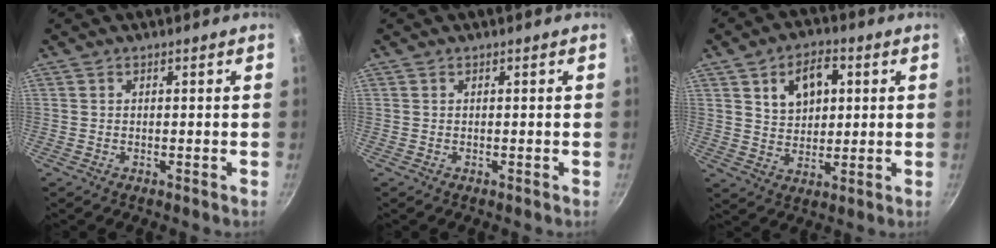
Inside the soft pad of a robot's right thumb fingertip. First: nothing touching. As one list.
[{"total": 0.0}, {"total": 9.7, "force": [3.1, 6.7, 6.4], "torque": [-0.077, -0.003, 0.054]}]